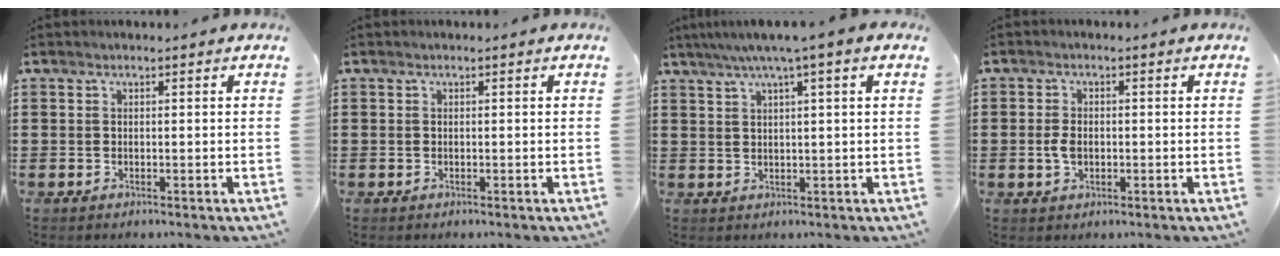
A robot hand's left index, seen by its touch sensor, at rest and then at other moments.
{"total": 0.0}
{"total": 3.9, "force": [2.0, -0.3, 3.3], "torque": [-0.069, 0.004, 0.032]}
{"total": 2.7, "force": [-0.3, 1.6, 2.1], "torque": [-0.056, -0.001, -0.011]}